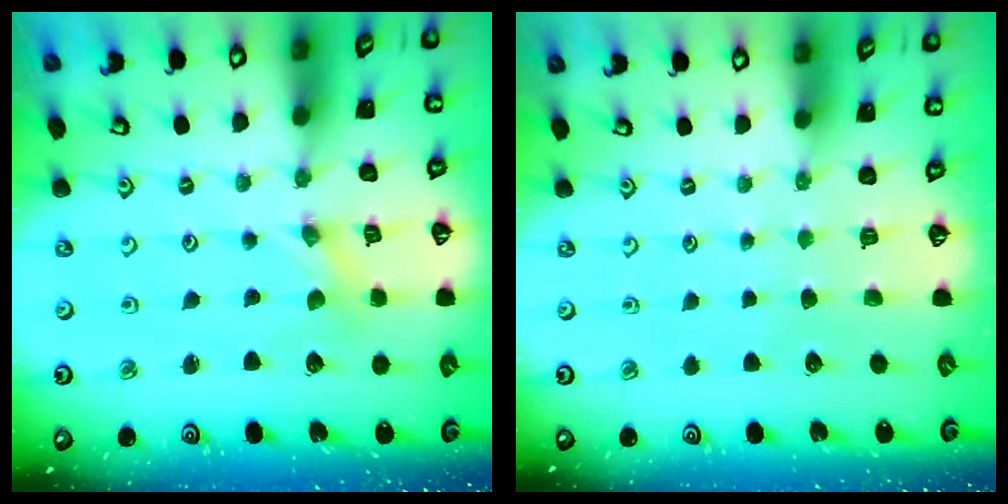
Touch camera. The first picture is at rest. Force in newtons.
{"total": 0.0}